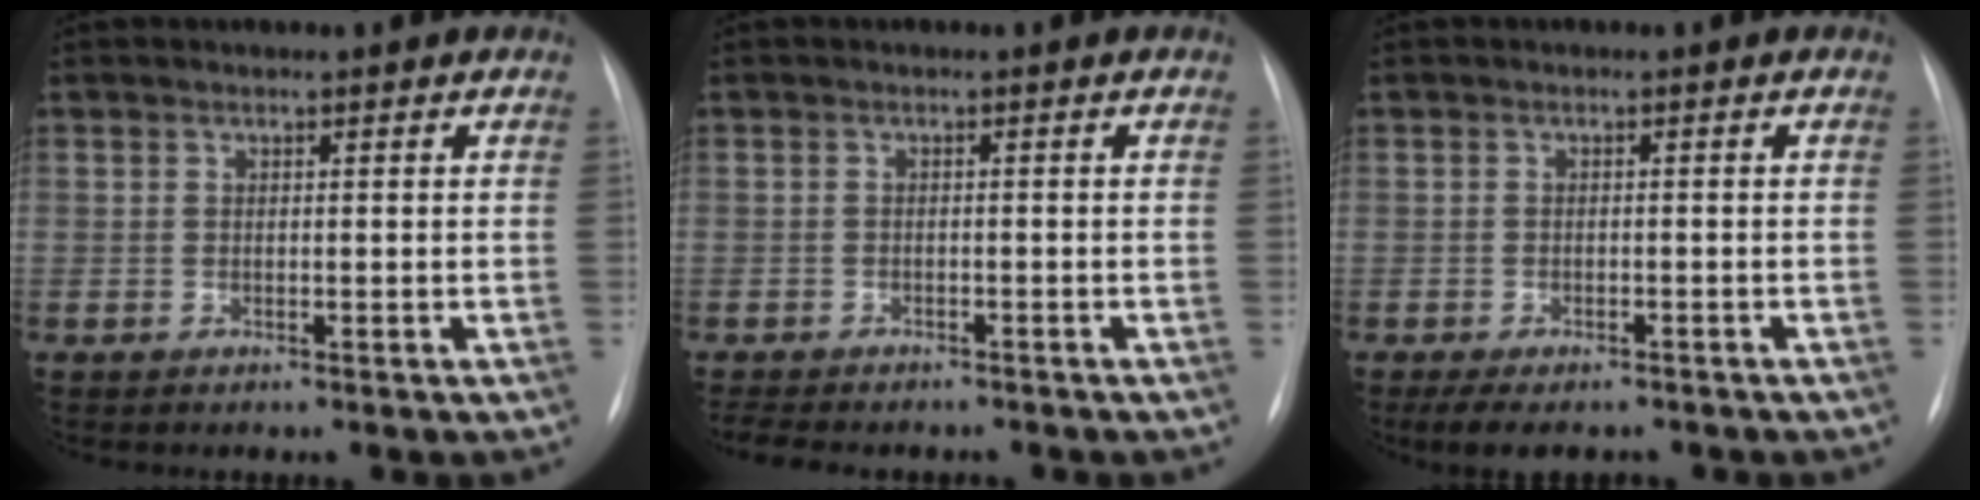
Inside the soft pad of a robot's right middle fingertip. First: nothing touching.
{"total": 8.6, "force": [-7.4, 2.7, 3.5], "torque": [-0.061, -0.003, -0.095]}
{"total": 7.0, "force": [-5.6, 2.8, 3.2], "torque": [-0.047, -0.009, -0.074]}